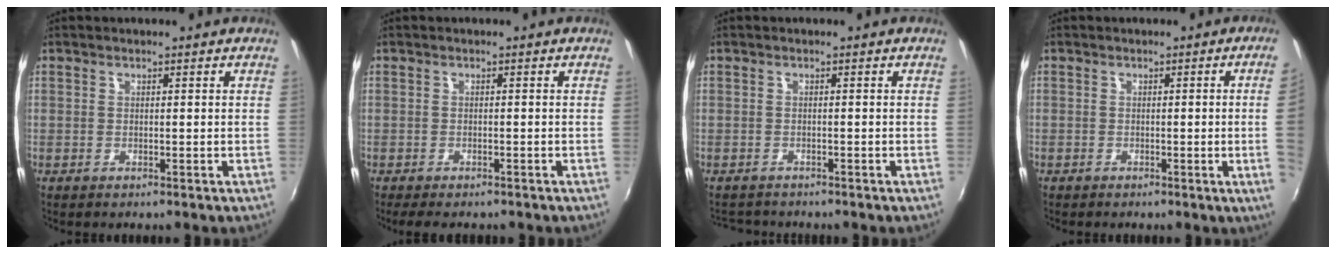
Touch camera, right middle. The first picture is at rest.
{"total": 4.2, "force": [-3.3, 1.4, 2.1], "torque": [-0.045, -0.015, -0.051]}
{"total": 3.0, "force": [-2.8, 0.8, 0.4], "torque": [-0.015, -0.007, -0.047]}
{"total": 4.6, "force": [0.0, -2.0, 4.1], "torque": [-0.062, -0.009, 0.004]}